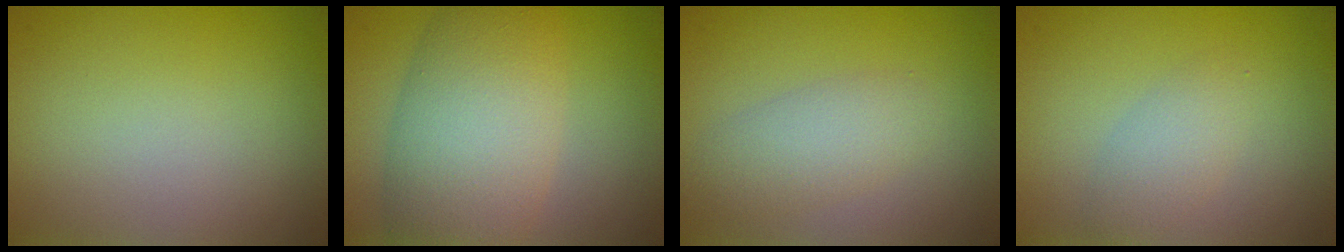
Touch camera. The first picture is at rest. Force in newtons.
{"total": 8.5, "press": 8.5, "slide": 0.2}
{"total": 3.0, "press": 3.0, "slide": 0.2}
{"total": 2.1, "press": 2.1, "slide": 0.1}